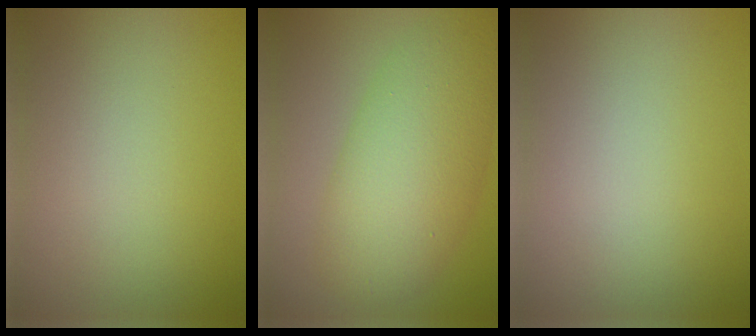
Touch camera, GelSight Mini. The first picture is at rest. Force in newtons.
{"total": 8.3, "press": 8.3, "slide": 0.0}
{"total": 0.0}